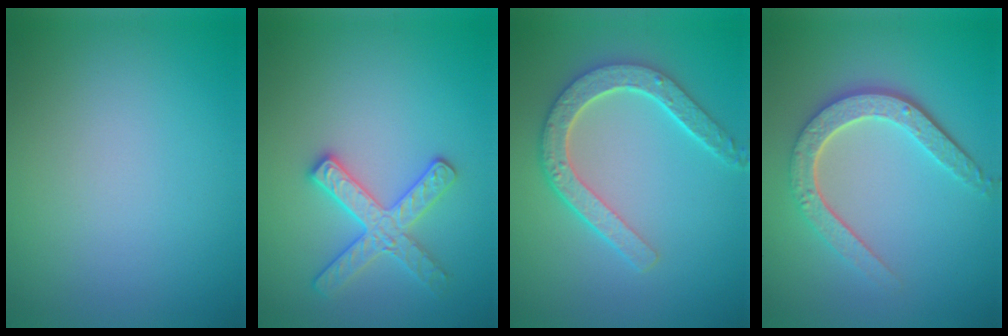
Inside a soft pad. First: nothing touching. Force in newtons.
{"total": 2.9, "press": 2.9, "slide": 0.4}
{"total": 5.1, "press": 4.0, "slide": 3.2}
{"total": 4.7, "press": 3.6, "slide": 3.0}